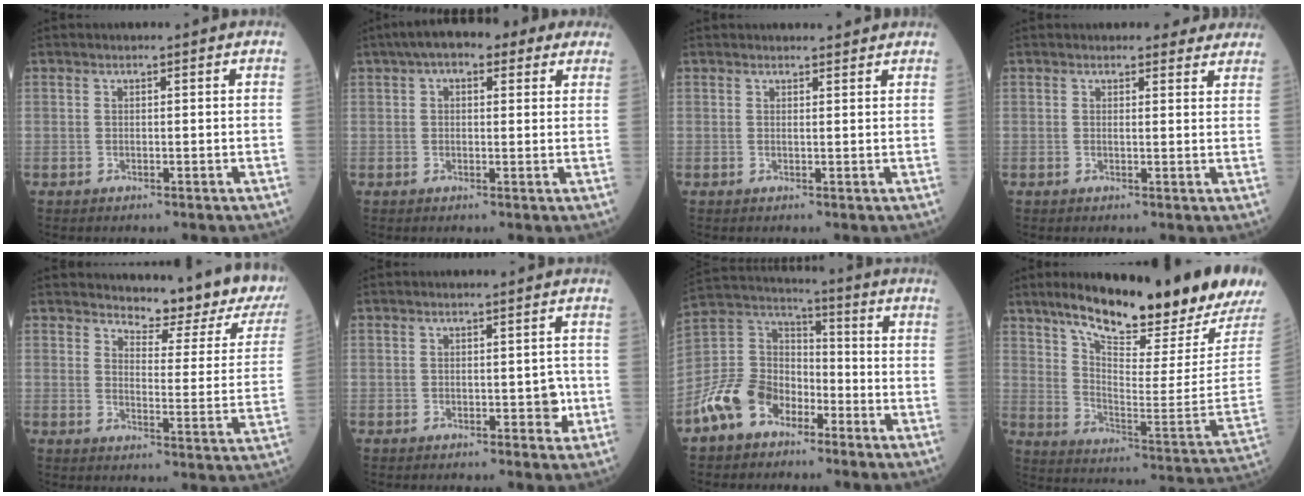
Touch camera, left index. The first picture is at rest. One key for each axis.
{"total": 10.4, "fx": 6.8, "fy": 4.3, "fz": 6.6, "tx": -0.090, "ty": 0.048, "tz": 0.097}
{"total": 4.6, "fx": 4.5, "fy": 0.8, "fz": 0.9, "tx": -0.010, "ty": 0.022, "tz": 0.058}
{"total": 6.9, "fx": 6.4, "fy": 2.0, "fz": 1.6, "tx": 0.001, "ty": 0.002, "tz": 0.061}
{"total": 15.4, "fx": 14.4, "fy": 2.8, "fz": 4.8, "tx": -0.048, "ty": -0.065, "tz": 0.158}
{"total": 2.5, "fx": -0.6, "fy": 1.3, "fz": 2.0, "tx": -0.020, "ty": 0.005, "tz": -0.002}
{"total": 10.9, "fx": -6.5, "fy": 7.3, "fz": 4.9, "tx": -0.129, "ty": 0.021, "tz": -0.129}
{"total": 21.4, "fx": 18.0, "fy": 0.5, "fz": 11.6, "tx": -0.186, "ty": -0.067, "tz": 0.270}